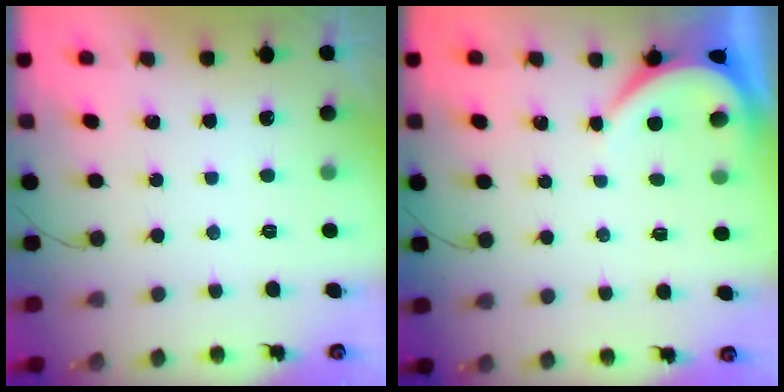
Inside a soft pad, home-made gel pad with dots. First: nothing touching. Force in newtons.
{"total": 3.9, "press": 3.9, "slide": 0.6}